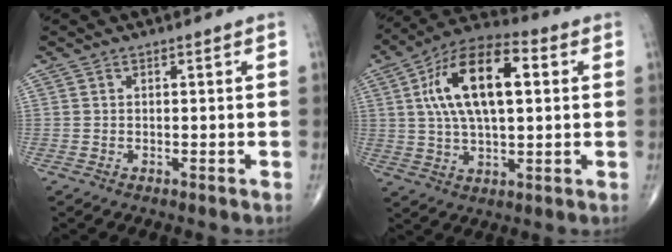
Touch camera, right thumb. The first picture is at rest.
{"total": 17.5, "force": [3.8, 8.1, 15.0], "torque": [-0.256, 0.020, 0.059]}